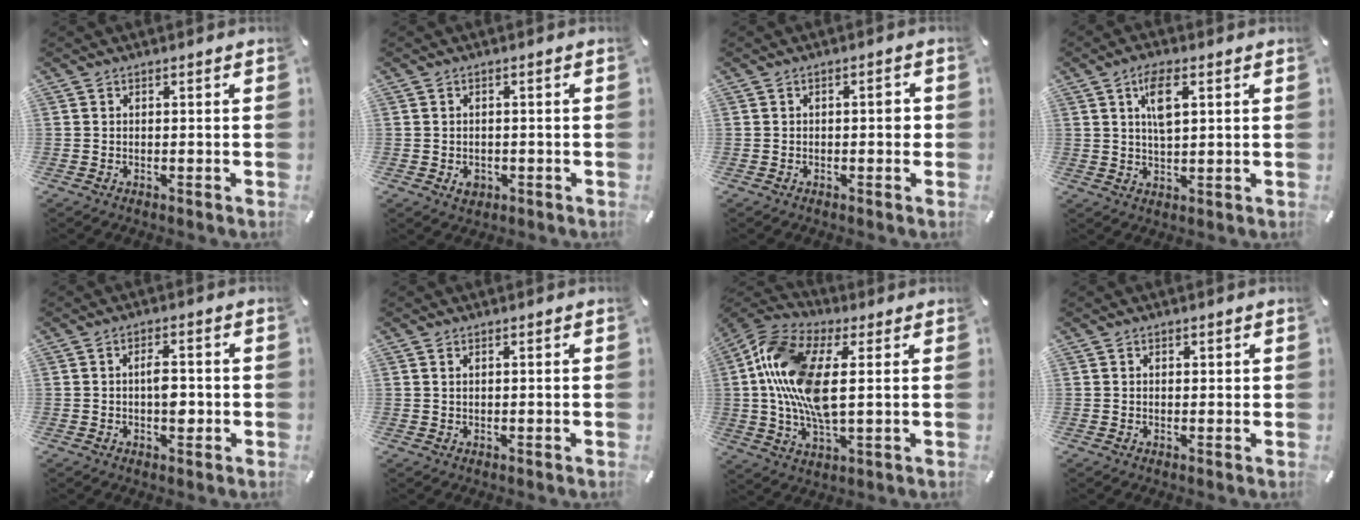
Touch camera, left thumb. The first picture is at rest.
{"total": 2.6, "force": [-0.7, 2.1, 1.4], "torque": [-0.024, 0.004, -0.013]}
{"total": 2.5, "force": [-0.1, 1.2, 2.2], "torque": [-0.032, 0.005, -0.006]}
{"total": 6.5, "force": [2.5, 2.6, 5.4], "torque": [-0.100, 0.000, 0.039]}
{"total": 5.0, "force": [-0.4, 2.6, 4.3], "torque": [-0.060, 0.003, -0.010]}
{"total": 0.8, "force": [0.3, 0.4, 0.6], "torque": [-0.012, 0.002, 0.005]}
{"total": 16.9, "force": [2.0, 8.0, 14.8], "torque": [-0.324, -0.010, 0.035]}
{"total": 1.1, "force": [0.3, 0.8, 0.6], "torque": [-0.012, 0.006, 0.004]}